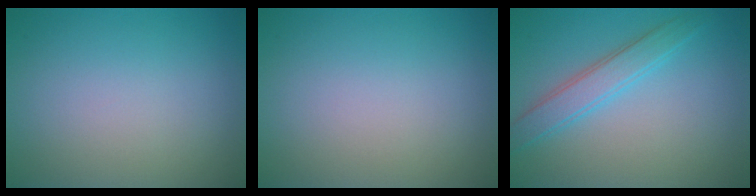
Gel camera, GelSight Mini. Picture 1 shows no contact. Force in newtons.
{"total": 0.0}
{"total": 3.0, "press": 3.0, "slide": 0.1}